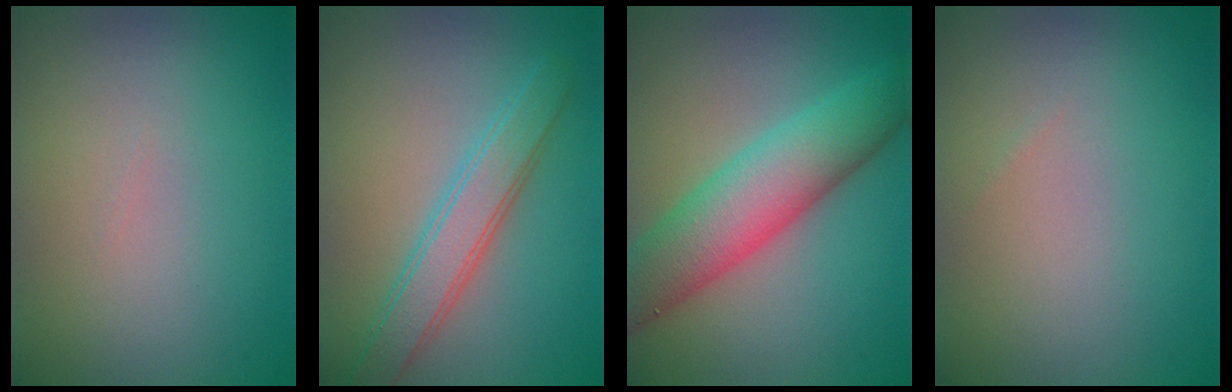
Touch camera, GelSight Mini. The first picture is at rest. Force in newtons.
{"total": 3.7, "press": 3.7, "slide": 0.2}
{"total": 7.9, "press": 7.9, "slide": 0.3}
{"total": 0.0}